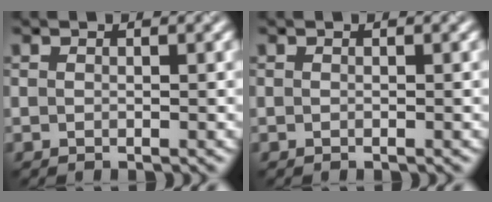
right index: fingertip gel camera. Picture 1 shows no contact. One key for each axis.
{"total": 0.0}